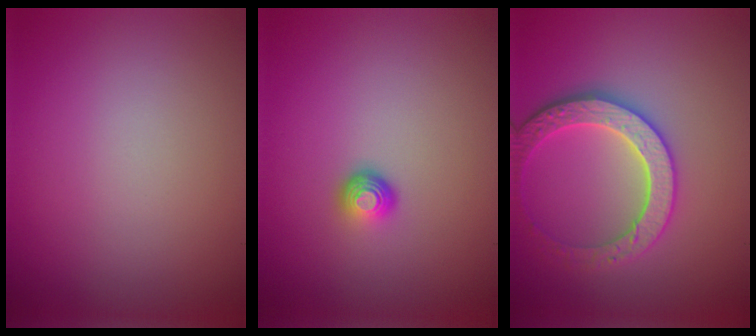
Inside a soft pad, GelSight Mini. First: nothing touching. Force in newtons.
{"total": 1.8, "press": 1.1, "slide": 1.4}
{"total": 4.3, "press": 4.1, "slide": 1.5}